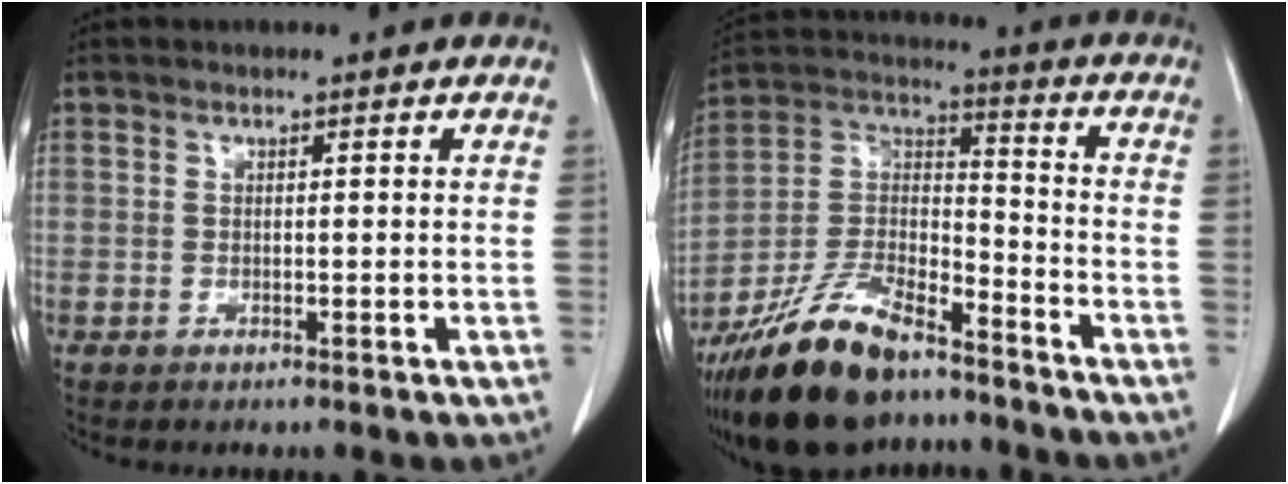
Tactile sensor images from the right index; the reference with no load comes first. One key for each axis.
{"total": 17.9, "fx": -13.5, "fy": 5.8, "fz": 10.2, "tx": -0.220, "ty": -0.001, "tz": -0.248}